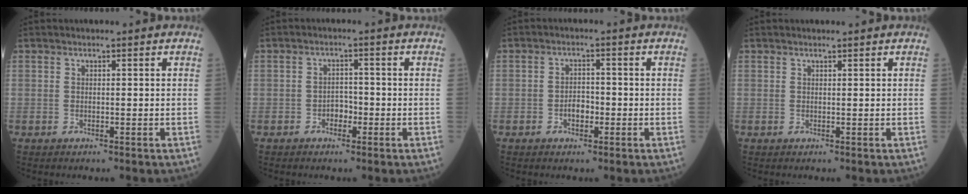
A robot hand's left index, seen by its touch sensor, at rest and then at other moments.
{"total": 2.2, "force": [-1.0, 1.4, 1.3], "torque": [-0.017, 0.007, -0.019]}
{"total": 2.5, "force": [-1.0, 1.5, 1.8], "torque": [-0.029, 0.006, -0.018]}
{"total": 0.9, "force": [0.8, 0.0, 0.4], "torque": [-0.009, 0.007, 0.015]}